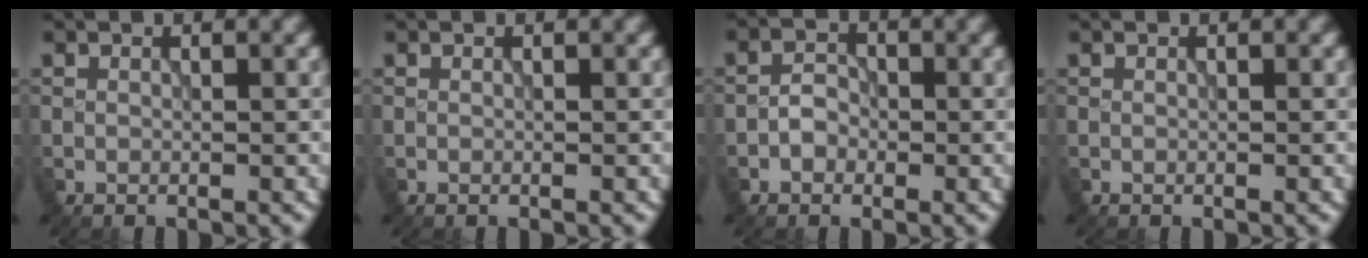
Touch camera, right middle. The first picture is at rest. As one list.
[{"total": 0.0}, {"total": 1.7, "force": [-0.7, 1.3, 0.9], "torque": [-0.013, 0.005, -0.016]}, {"total": 0.0}]